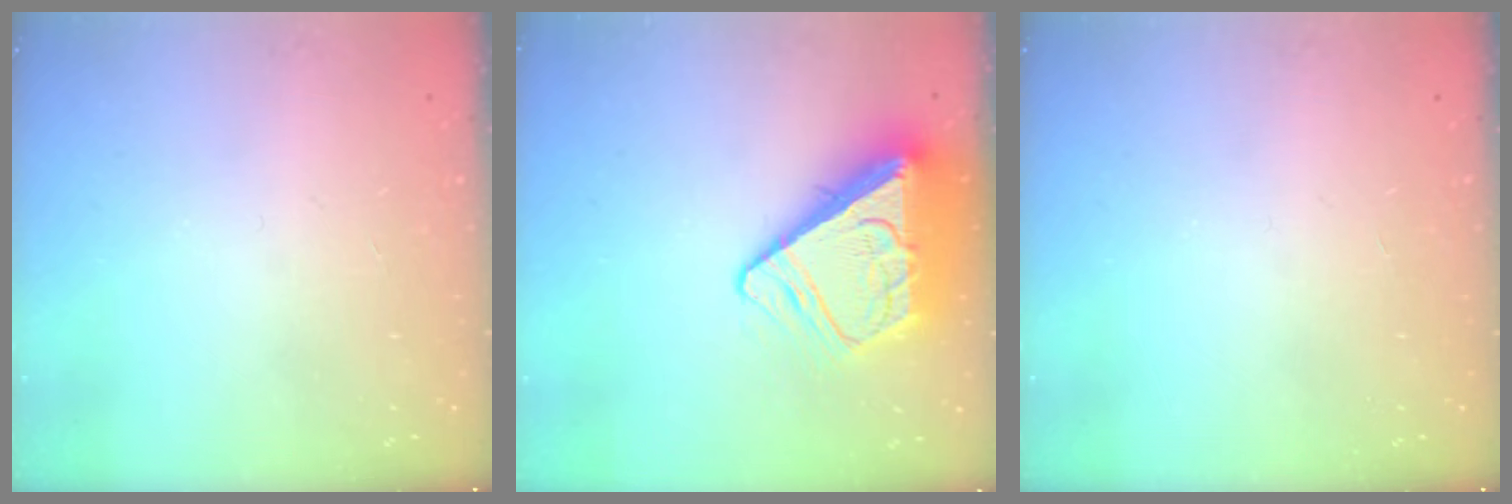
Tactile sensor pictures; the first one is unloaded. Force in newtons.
{"total": 13.6, "press": 13.5, "slide": 1.5}
{"total": 0.0}